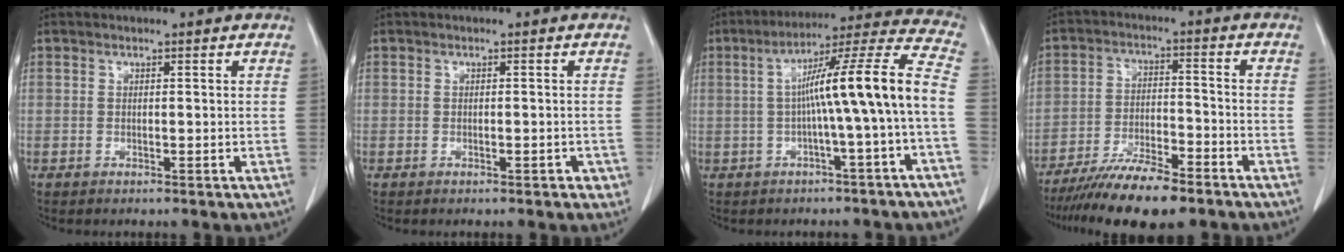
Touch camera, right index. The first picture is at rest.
{"total": 1.6, "force": [-0.7, 0.6, 1.2], "torque": [-0.017, 0.000, -0.007]}
{"total": 13.5, "force": [-1.3, -1.3, 13.3], "torque": [-0.197, 0.031, -0.025]}
{"total": 12.1, "force": [-9.5, 2.4, 7.1], "torque": [-0.118, -0.014, -0.160]}